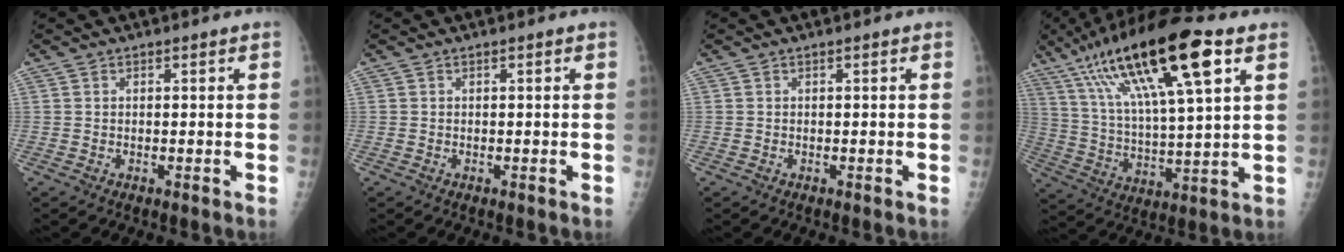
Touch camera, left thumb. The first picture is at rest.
{"total": 0.0}
{"total": 0.0}
{"total": 23.7, "force": [11.8, 5.7, 19.7], "torque": [-0.351, -0.008, 0.208]}